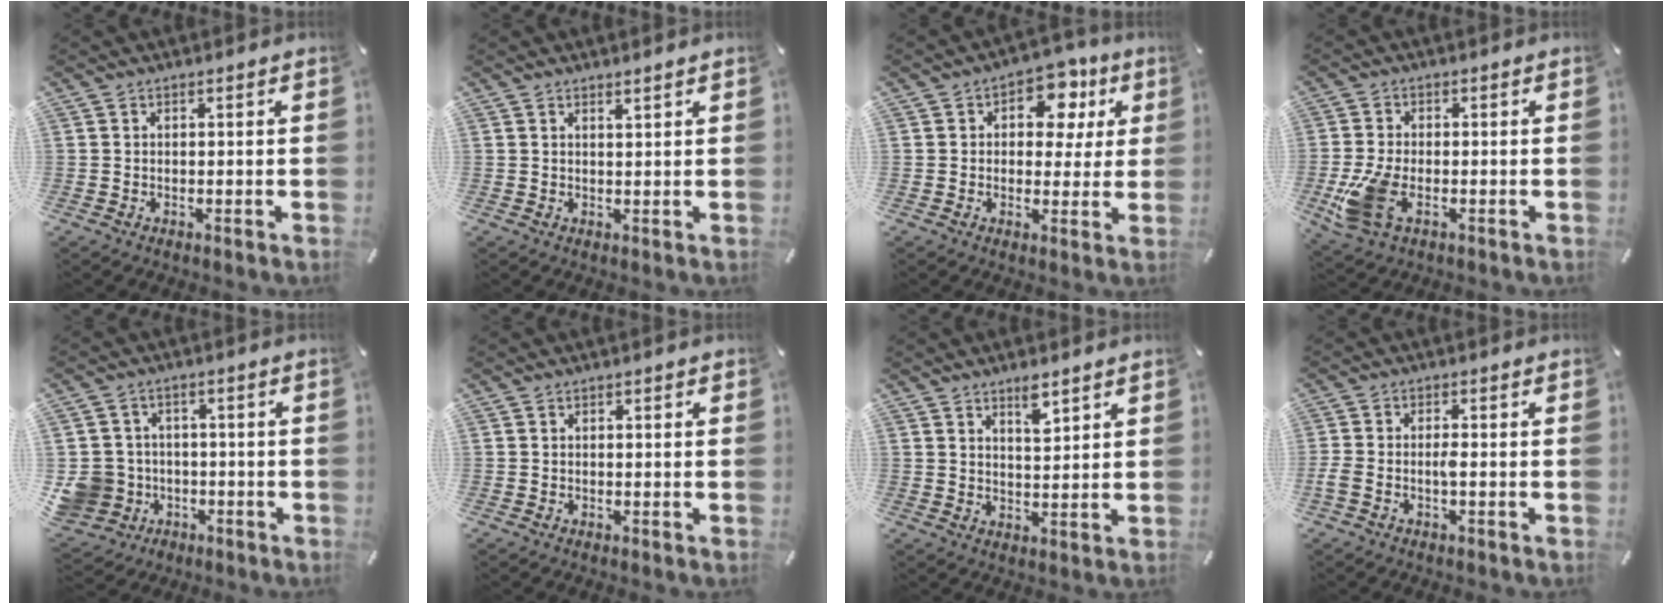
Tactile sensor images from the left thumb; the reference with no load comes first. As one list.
[{"total": 1.3, "force": [1.2, -0.2, 0.3], "torque": [-0.008, -0.003, 0.023]}, {"total": 10.3, "force": [4.0, 7.2, 6.2], "torque": [-0.075, -0.016, 0.067]}, {"total": 9.2, "force": [-2.8, 5.0, 7.1], "torque": [-0.162, -0.008, -0.047]}, {"total": 9.7, "force": [-2.8, 9.0, 2.5], "torque": [-0.077, 0.024, -0.047]}, {"total": 0.0}, {"total": 4.6, "force": [3.5, 1.6, 2.6], "torque": [-0.033, -0.020, 0.059]}, {"total": 2.8, "force": [-0.8, 1.0, 2.5], "torque": [-0.053, 0.001, -0.017]}]